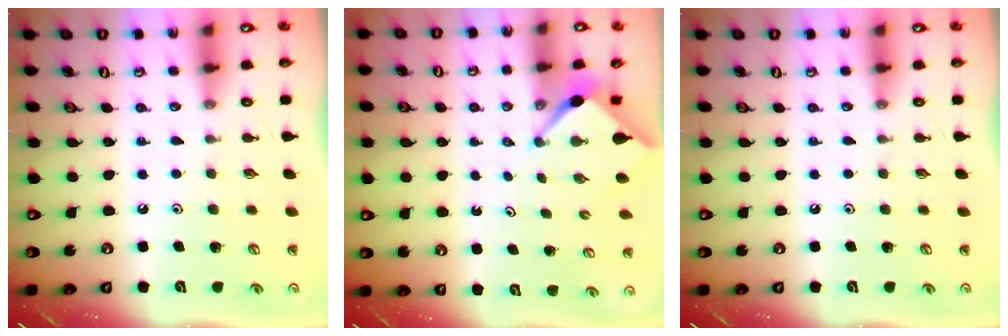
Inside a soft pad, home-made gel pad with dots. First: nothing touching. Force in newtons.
{"total": 2.4, "press": 2.4, "slide": 0.2}
{"total": 0.0}